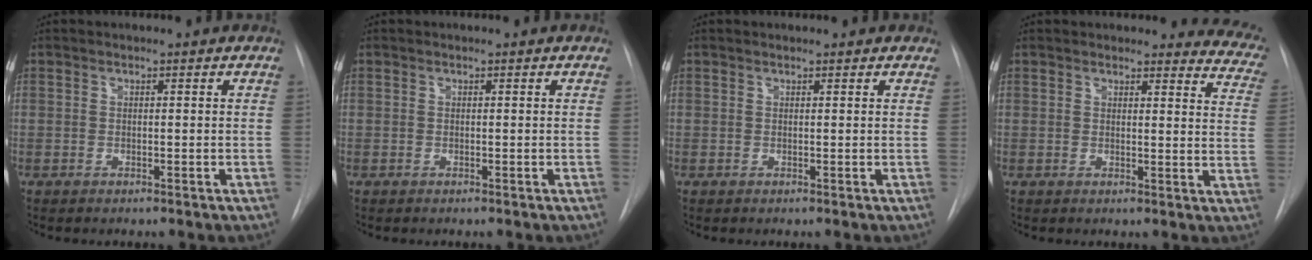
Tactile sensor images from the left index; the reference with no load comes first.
{"total": 0.0}
{"total": 2.8, "force": [2.4, 0.9, 0.9], "torque": [-0.013, 0.018, 0.024]}
{"total": 13.5, "force": [13.0, 3.0, 2.1], "torque": [0.024, -0.076, 0.100]}